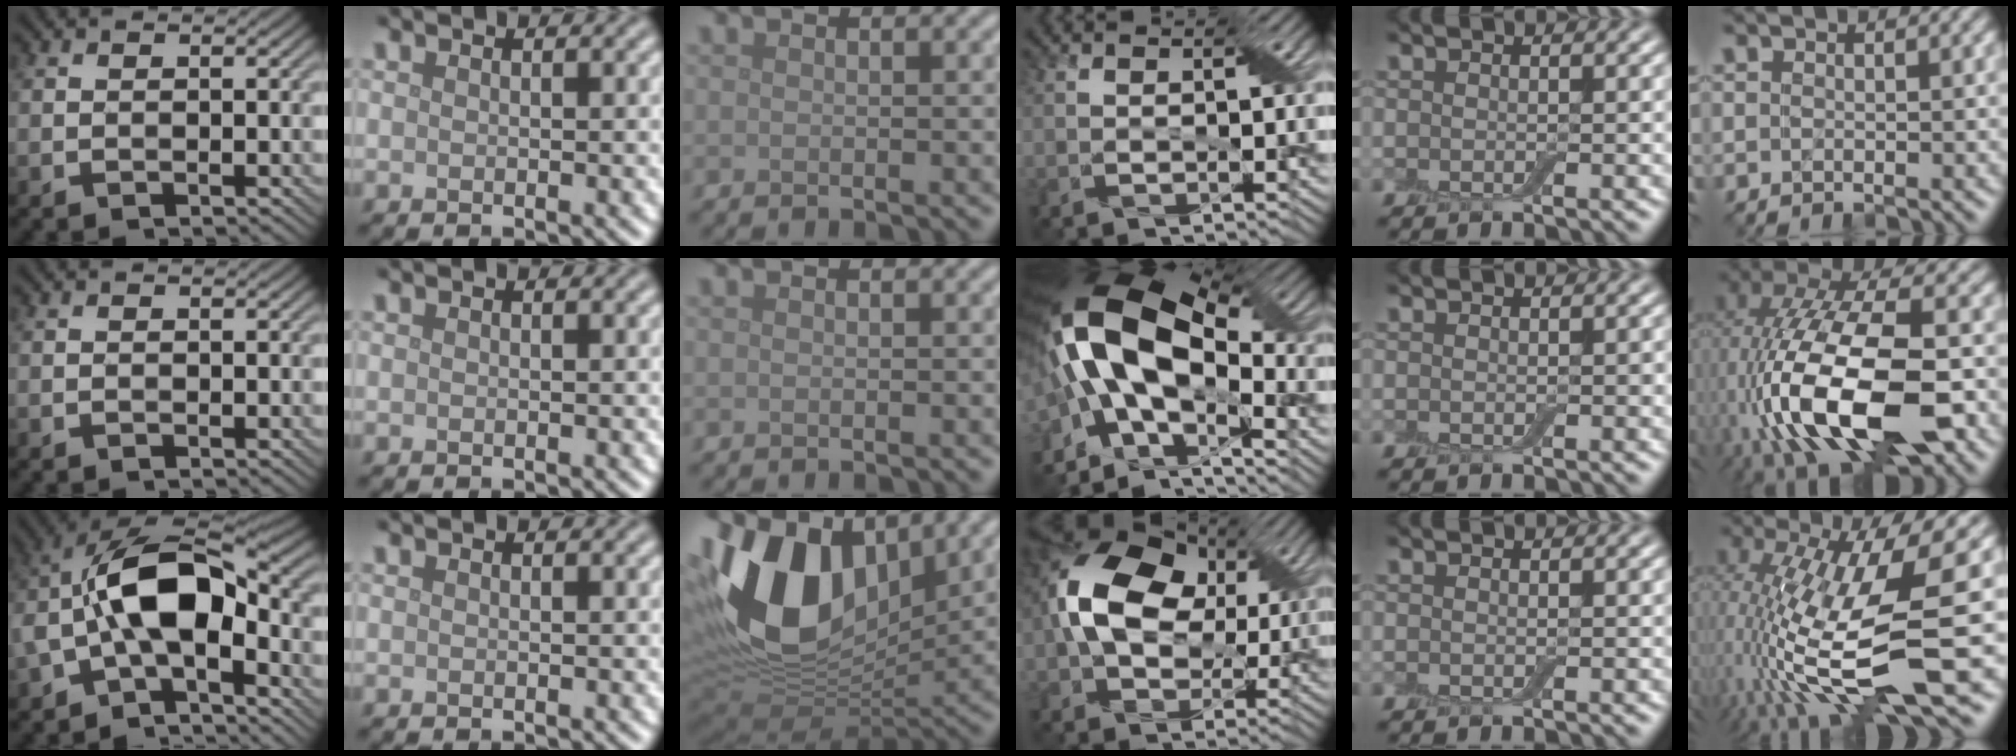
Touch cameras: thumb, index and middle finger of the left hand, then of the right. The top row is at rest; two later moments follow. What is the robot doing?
{"motion": "extract", "object": "airpods case & airpods"}